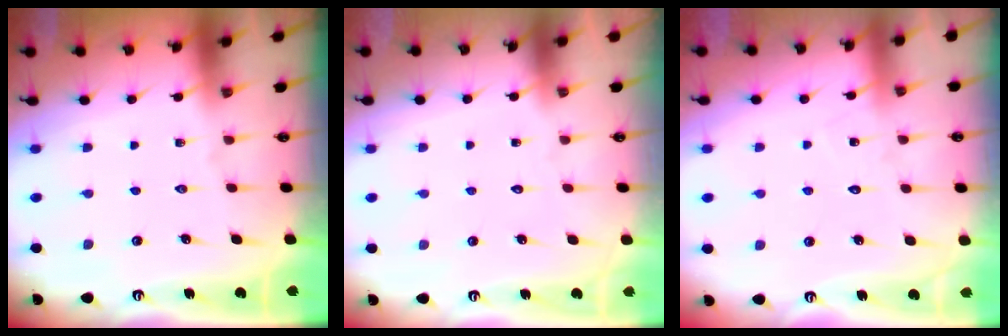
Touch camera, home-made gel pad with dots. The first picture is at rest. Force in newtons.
{"total": 1.6, "press": 1.6, "slide": 0.0}
{"total": 4.6, "press": 4.5, "slide": 0.3}